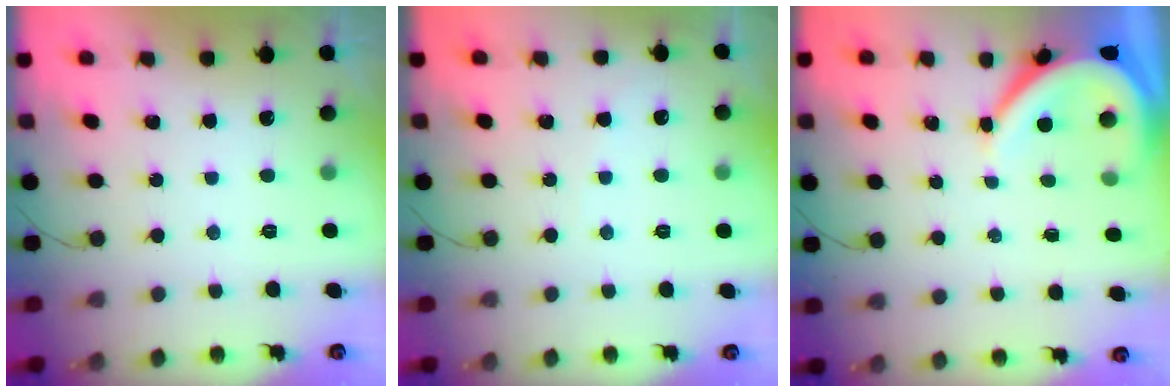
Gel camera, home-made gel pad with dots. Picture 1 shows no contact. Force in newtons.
{"total": 3.0, "press": 3.0, "slide": 0.3}
{"total": 7.5, "press": 7.4, "slide": 0.9}